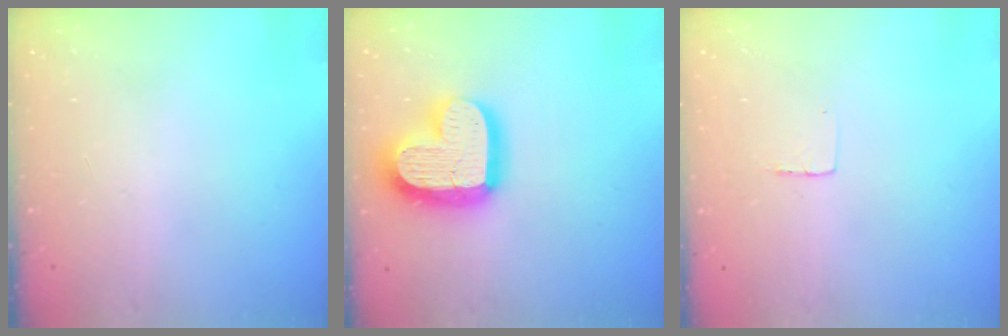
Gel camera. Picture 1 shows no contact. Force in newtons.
{"total": 20.7, "press": 20.7, "slide": 1.7}
{"total": 3.0, "press": 3.0, "slide": 0.2}